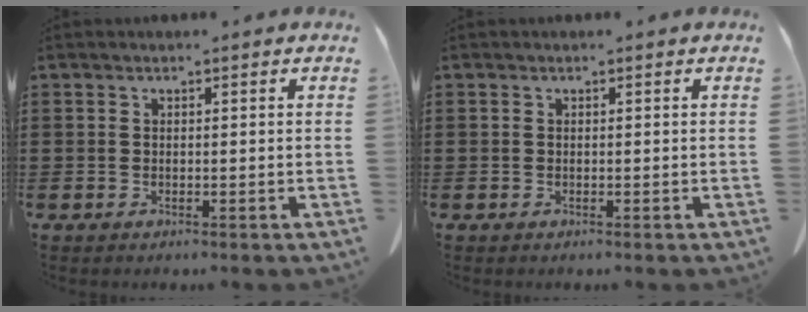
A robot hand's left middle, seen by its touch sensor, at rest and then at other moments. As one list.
[{"total": 0.0}]